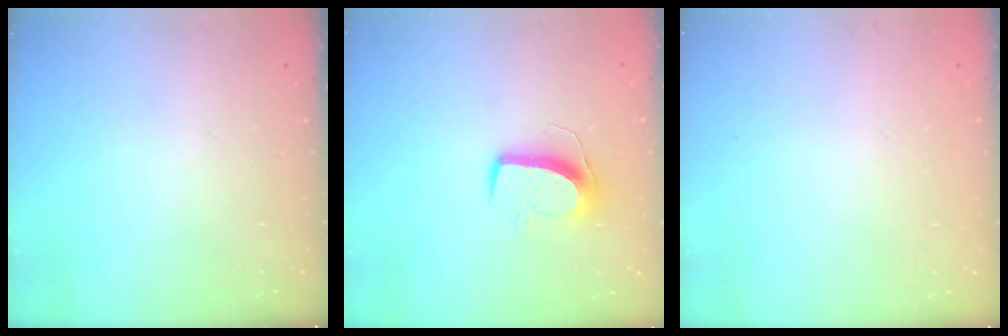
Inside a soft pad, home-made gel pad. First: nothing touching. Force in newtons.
{"total": 10.4, "press": 10.4, "slide": 0.4}
{"total": 0.0}